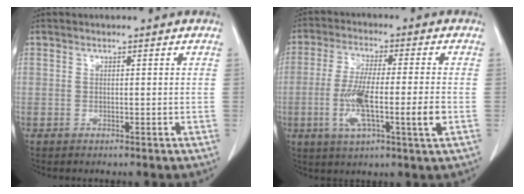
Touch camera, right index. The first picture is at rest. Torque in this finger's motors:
{"motor_torque": [1.51, -0.63, 0.77, 0.20]}